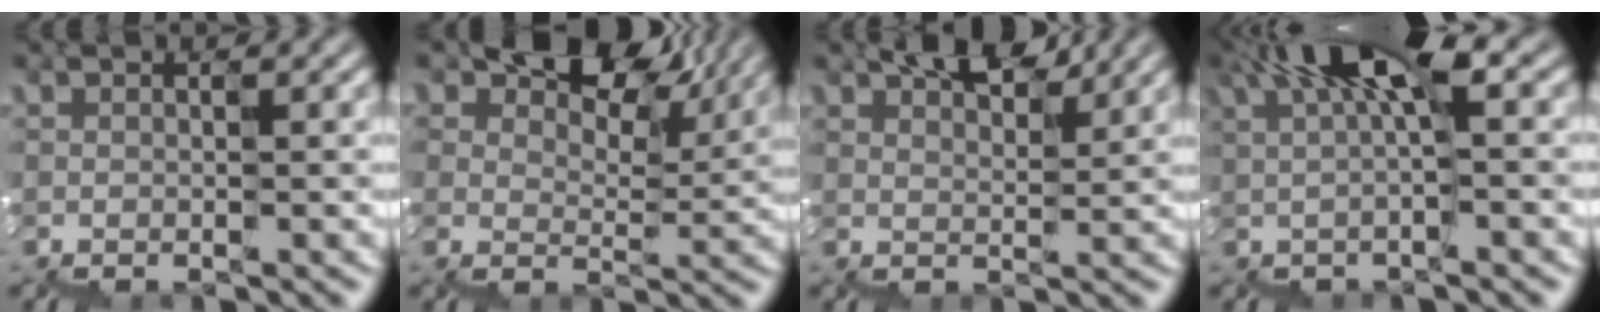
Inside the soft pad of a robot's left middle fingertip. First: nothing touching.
{"total": 7.1, "force": [5.5, 3.6, 2.6], "torque": [-0.044, -0.001, 0.095]}
{"total": 3.7, "force": [3.5, 0.8, 1.0], "torque": [-0.033, 0.011, 0.054]}
{"total": 5.6, "force": [1.9, 1.2, 5.1], "torque": [-0.105, 0.014, 0.029]}